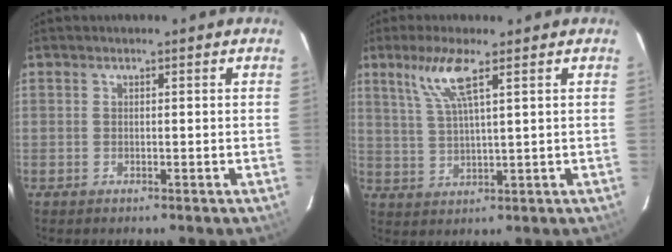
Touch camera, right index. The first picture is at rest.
{"total": 6.8, "force": [3.8, 0.4, 5.6], "torque": [-0.117, 0.000, 0.080]}